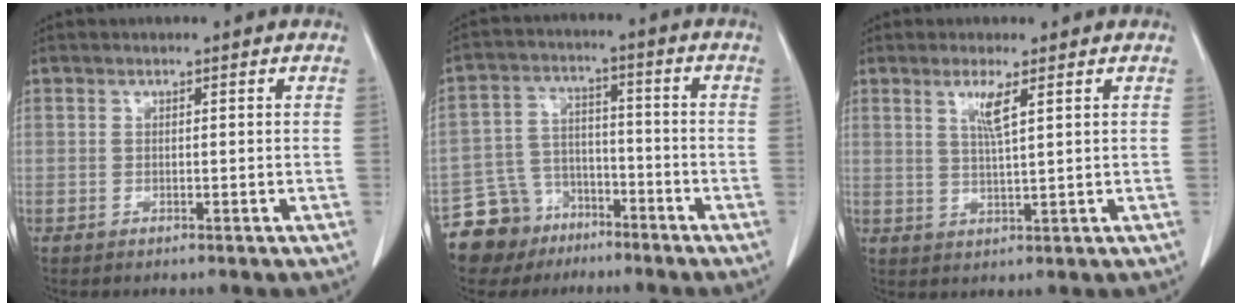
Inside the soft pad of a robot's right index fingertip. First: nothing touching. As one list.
[{"total": 9.3, "force": [-6.6, 6.6, 0.7], "torque": [-0.021, 0.031, -0.112]}, {"total": 3.5, "force": [1.7, -0.2, 3.1], "torque": [-0.064, -0.004, 0.034]}]